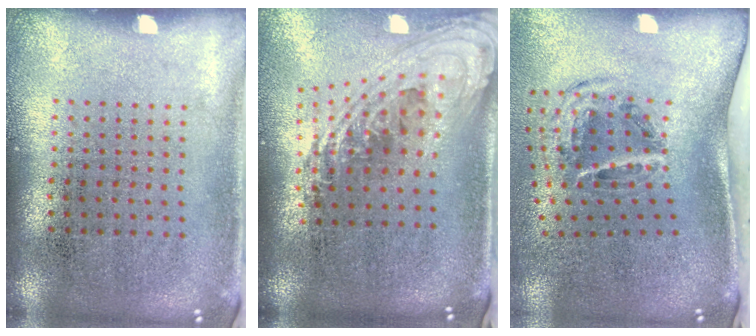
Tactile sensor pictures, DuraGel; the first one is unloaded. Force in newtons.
{"total": 2.3, "press": 1.6, "slide": 1.7}
{"total": 1.9, "press": 1.1, "slide": 1.6}